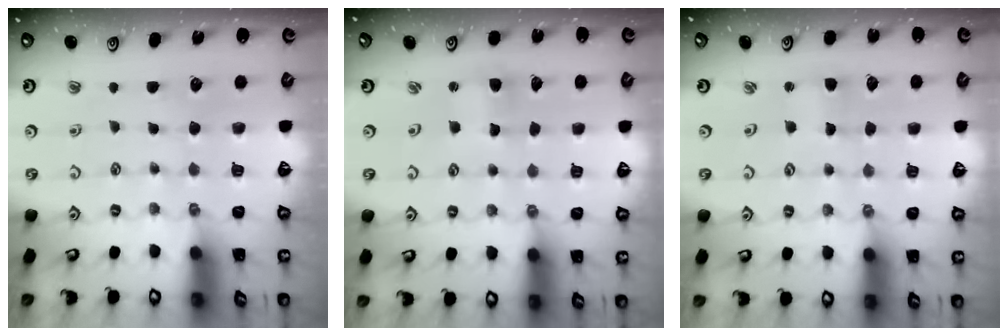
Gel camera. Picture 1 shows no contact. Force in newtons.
{"total": 2.1, "press": 2.1, "slide": 0.4}
{"total": 1.7, "press": 1.7, "slide": 0.2}